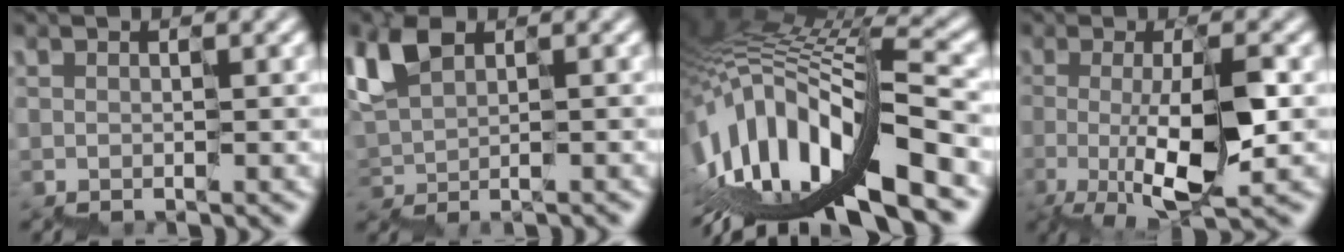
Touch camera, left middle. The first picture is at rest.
{"total": 3.4, "force": [0.6, 1.9, 2.7], "torque": [-0.057, 0.007, 0.004]}
{"total": 14.8, "force": [-5.8, 5.0, 12.6], "torque": [-0.231, 0.040, -0.113]}
{"total": 6.4, "force": [-0.7, 1.5, 6.1], "torque": [-0.104, -0.006, -0.009]}